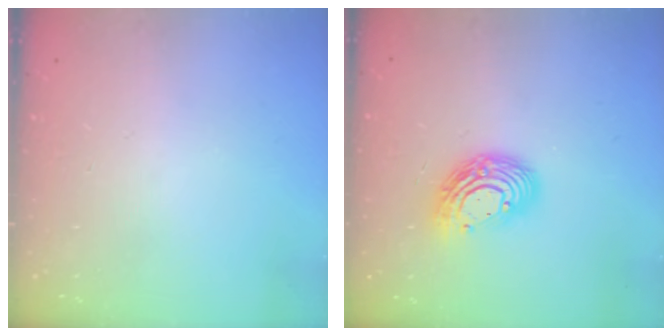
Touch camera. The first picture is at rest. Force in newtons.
{"total": 12.8, "press": 12.8, "slide": 1.1}